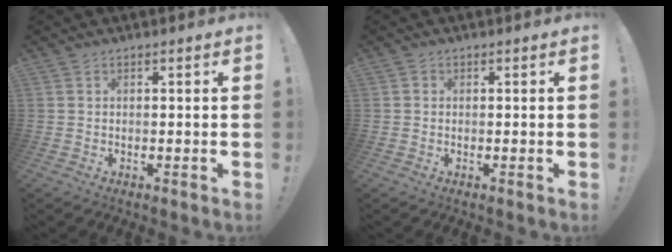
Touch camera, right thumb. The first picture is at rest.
{"total": 0.7, "force": [0.0, 0.7, 0.2], "torque": [0.004, -0.001, -0.002]}